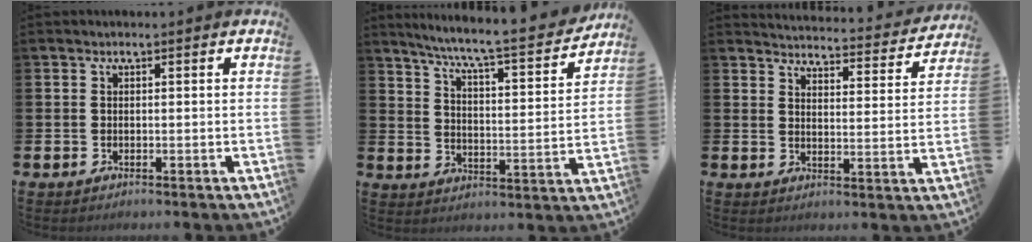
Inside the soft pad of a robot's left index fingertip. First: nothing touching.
{"total": 7.3, "force": [6.7, 0.1, 2.9], "torque": [-0.080, -0.056, 0.109]}
{"total": 3.8, "force": [3.8, 0.4, 0.3], "torque": [-0.022, -0.037, 0.061]}